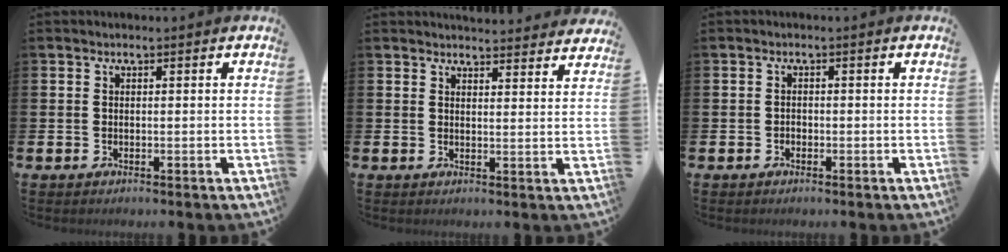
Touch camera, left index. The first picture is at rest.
{"total": 3.9, "force": [3.8, 0.2, -0.1], "torque": [0.008, -0.029, 0.067]}
{"total": 0.8, "force": [-0.5, 0.5, 0.1], "torque": [-0.006, 0.004, -0.012]}